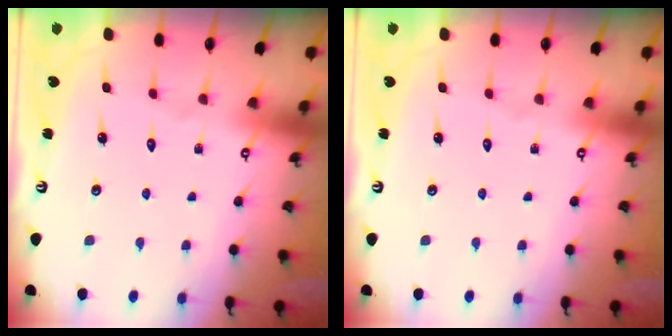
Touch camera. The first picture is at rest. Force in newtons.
{"total": 0.0}